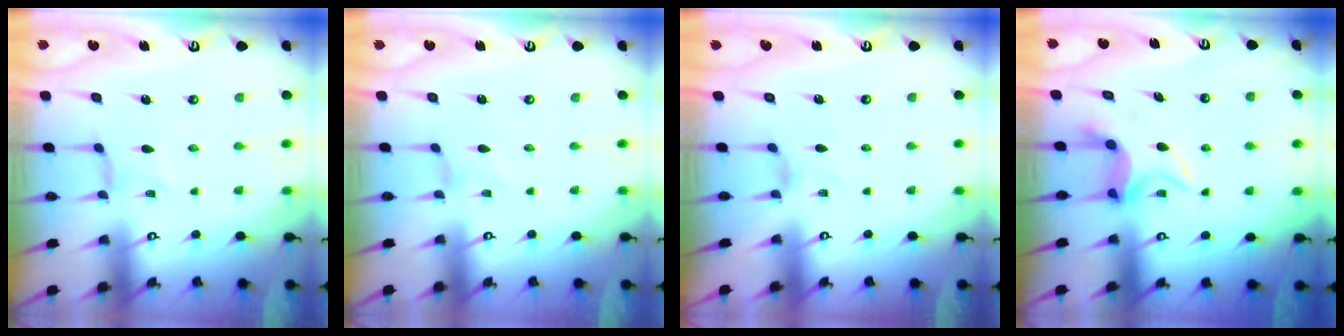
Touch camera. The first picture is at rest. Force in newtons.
{"total": 0.7, "press": 0.6, "slide": 0.1}
{"total": 0.6, "press": 0.6, "slide": 0.2}
{"total": 6.6, "press": 6.6, "slide": 0.3}